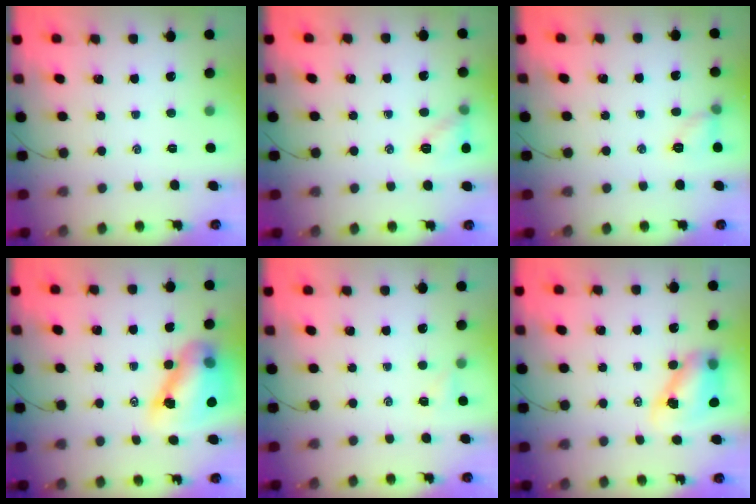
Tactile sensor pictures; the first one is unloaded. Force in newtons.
{"total": 8.0, "press": 7.9, "slide": 0.9}
{"total": 6.2, "press": 6.1, "slide": 1.0}
{"total": 13.8, "press": 13.3, "slide": 3.8}
{"total": 1.7, "press": 1.7, "slide": 0.5}
{"total": 8.6, "press": 8.4, "slide": 2.0}